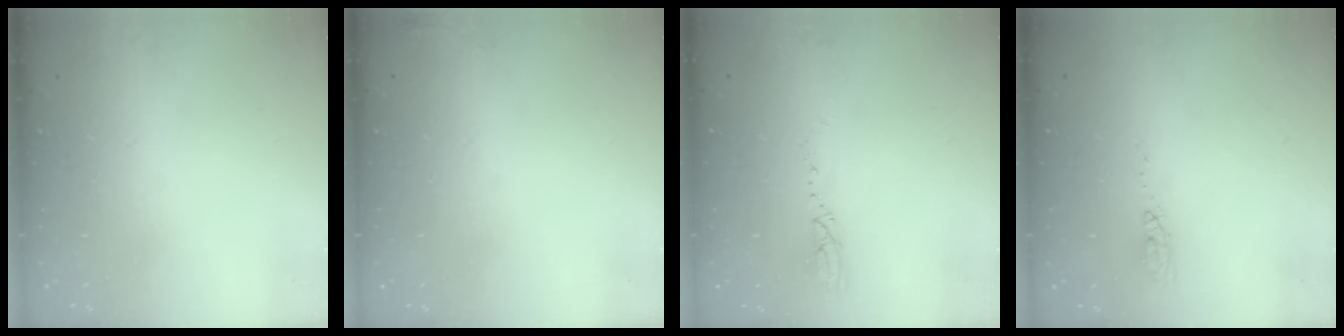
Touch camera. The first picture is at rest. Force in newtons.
{"total": 3.9, "press": 3.8, "slide": 0.6}
{"total": 2.9, "press": 2.9, "slide": 0.4}
{"total": 3.6, "press": 3.2, "slide": 1.5}